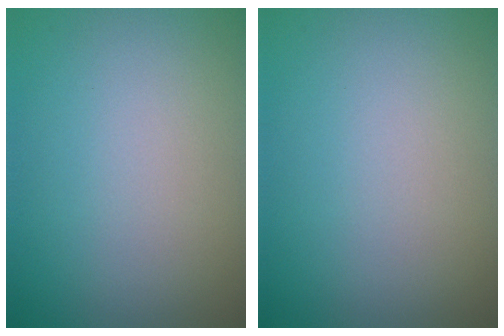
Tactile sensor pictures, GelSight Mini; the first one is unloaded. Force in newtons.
{"total": 0.0}